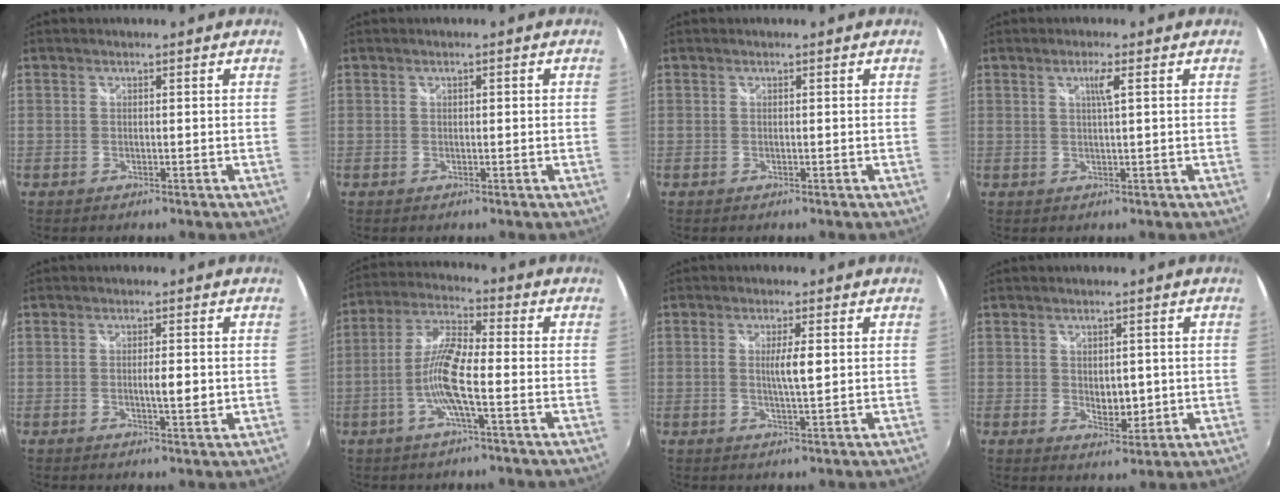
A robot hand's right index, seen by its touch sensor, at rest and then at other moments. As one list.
[{"total": 0.7, "force": [0.1, 0.1, 0.6], "torque": [-0.010, 0.003, 0.000]}, {"total": 0.0}, {"total": 2.3, "force": [0.8, -0.7, 2.1], "torque": [-0.039, -0.002, 0.014]}, {"total": 3.1, "force": [0.0, 0.5, 3.0], "torque": [-0.048, -0.001, 0.003]}, {"total": 8.9, "force": [-2.6, 1.2, 8.4], "torque": [-0.181, 0.008, -0.051]}, {"total": 3.7, "force": [0.6, 0.1, 3.6], "torque": [-0.062, -0.001, 0.012]}, {"total": 4.2, "force": [0.2, 2.6, 3.2], "torque": [-0.046, -0.004, 0.010]}]